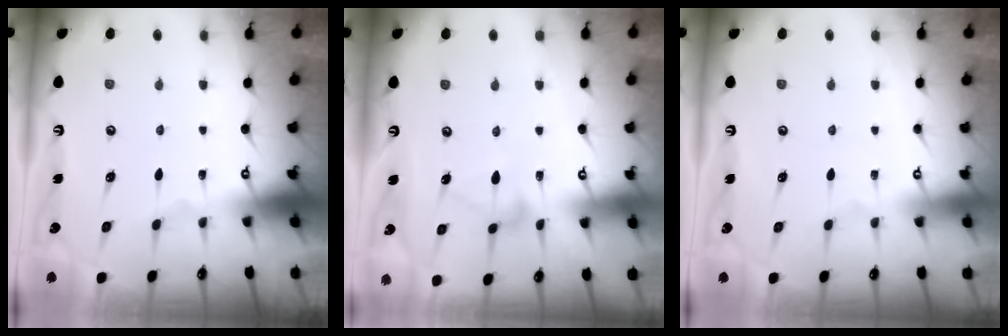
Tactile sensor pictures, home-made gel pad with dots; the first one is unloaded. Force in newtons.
{"total": 6.2, "press": 6.2, "slide": 0.3}
{"total": 3.9, "press": 3.9, "slide": 0.1}